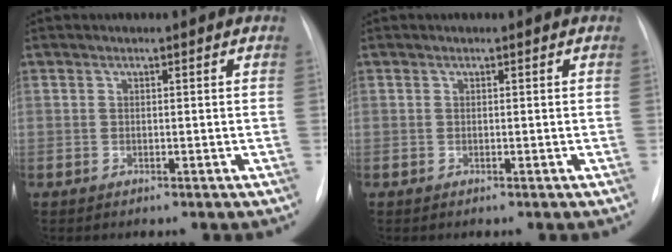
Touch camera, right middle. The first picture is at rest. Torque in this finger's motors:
{"motor_torque": [0.00, 0.00, 0.00, 0.00]}